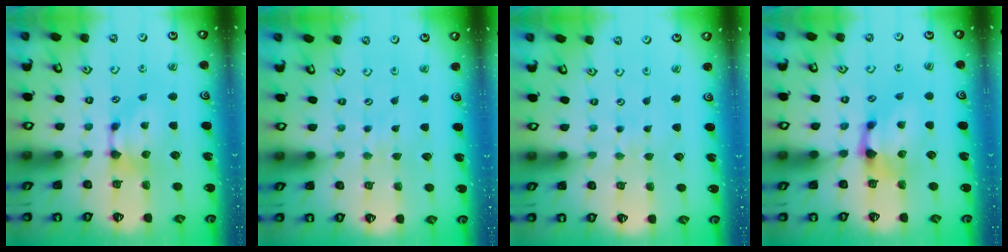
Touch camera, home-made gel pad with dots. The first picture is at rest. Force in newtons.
{"total": 3.9, "press": 3.9, "slide": 0.4}
{"total": 4.5, "press": 4.5, "slide": 0.1}
{"total": 1.5, "press": 0.8, "slide": 1.3}